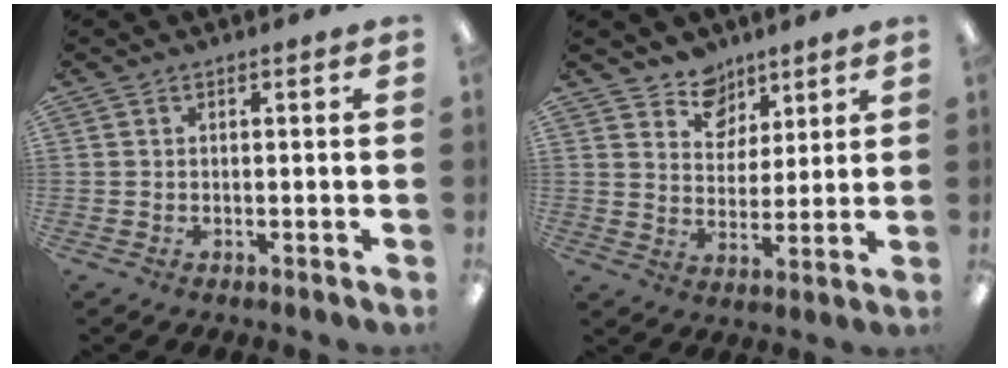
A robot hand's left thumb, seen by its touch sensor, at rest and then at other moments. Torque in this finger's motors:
{"motor_torque": [0.09, -0.05, 0.08, 0.04, 0.01]}